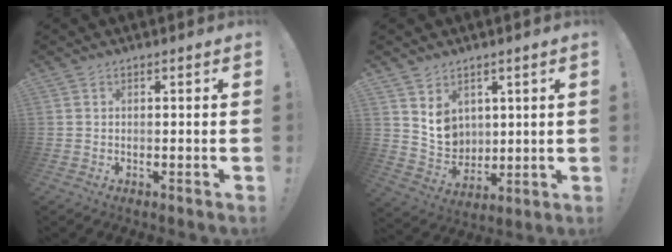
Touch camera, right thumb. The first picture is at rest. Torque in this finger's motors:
{"motor_torque": [0.08, 0.15, 0.59, 0.31, 0.02]}